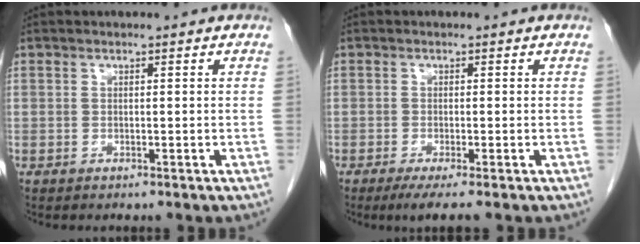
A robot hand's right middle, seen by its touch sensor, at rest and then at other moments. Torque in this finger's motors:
{"motor_torque": [0.05, -0.02, 0.01, 0.01]}